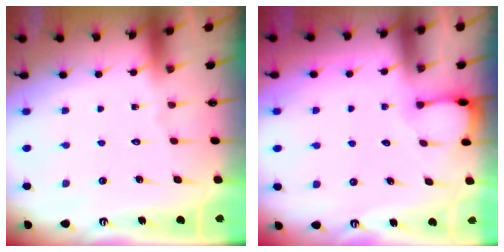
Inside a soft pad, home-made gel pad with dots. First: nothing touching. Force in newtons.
{"total": 2.7, "press": 2.7, "slide": 0.4}